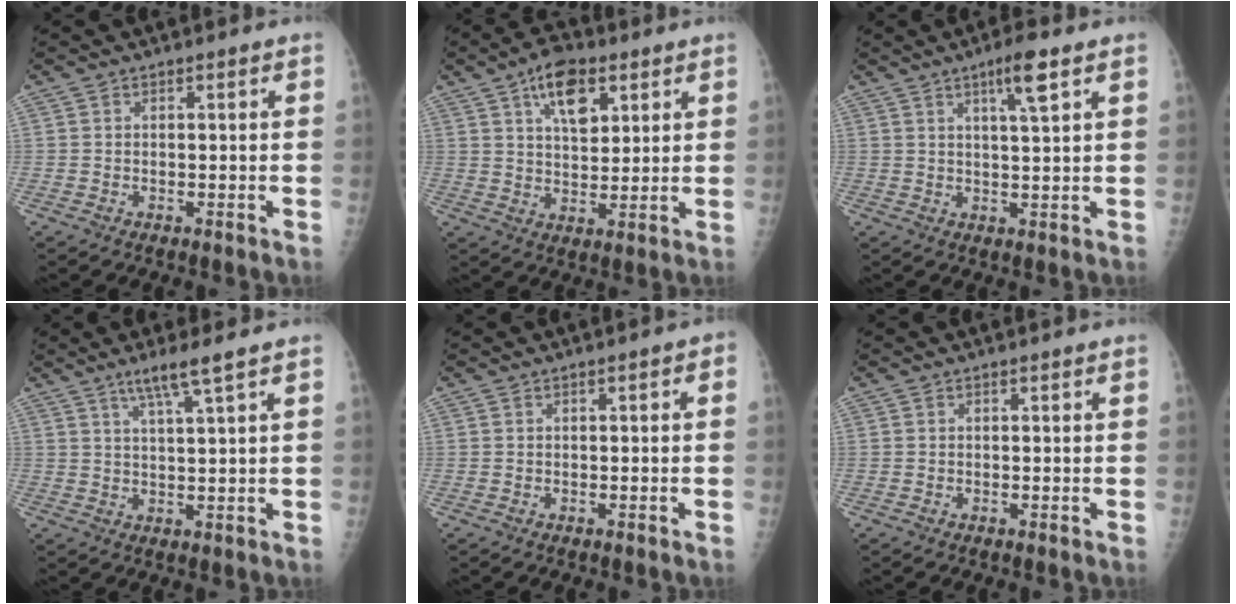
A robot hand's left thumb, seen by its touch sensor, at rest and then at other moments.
{"total": 9.7, "force": [4.8, 5.1, 6.7], "torque": [-0.086, -0.017, 0.079]}
{"total": 5.6, "force": [3.1, 0.5, 4.6], "torque": [-0.079, -0.014, 0.051]}
{"total": 5.1, "force": [3.3, -0.6, 3.8], "torque": [-0.077, -0.017, 0.065]}
{"total": 1.3, "force": [-0.1, 0.5, 1.1], "torque": [-0.009, 0.007, -0.006]}
{"total": 0.0}